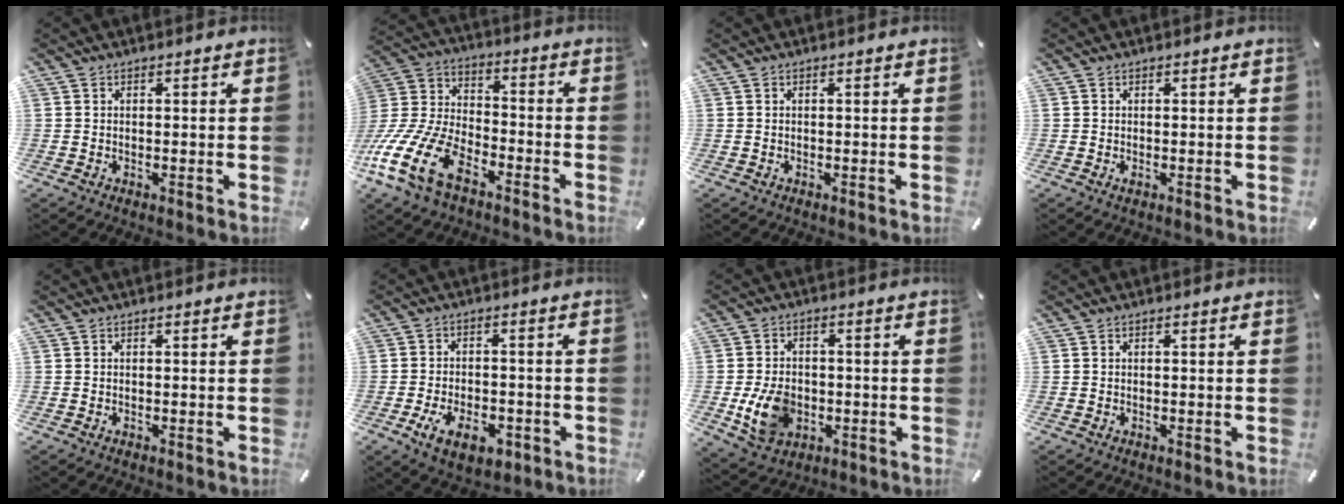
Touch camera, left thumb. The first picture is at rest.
{"total": 18.5, "force": [-11.0, 9.9, 11.1], "torque": [-0.234, 0.050, -0.199]}
{"total": 0.0}
{"total": 0.6, "force": [-0.1, 0.3, 0.6], "torque": [-0.010, -0.002, -0.002]}
{"total": 0.0}
{"total": 8.6, "force": [-3.8, 4.8, 6.1], "torque": [-0.101, 0.014, -0.062]}
{"total": 9.5, "force": [-2.0, 7.4, 5.7], "torque": [-0.115, 0.007, -0.034]}
{"total": 0.0}